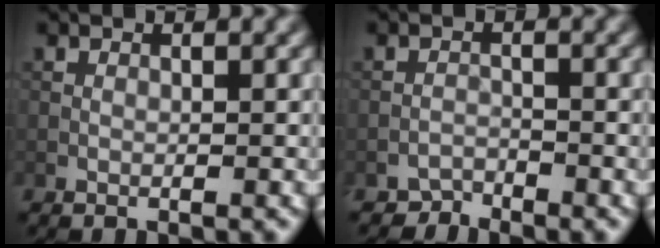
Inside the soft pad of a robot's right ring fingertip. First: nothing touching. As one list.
[{"total": 1.4, "force": [-1.3, 0.4, -0.2], "torque": [0.006, 0.008, -0.026]}]